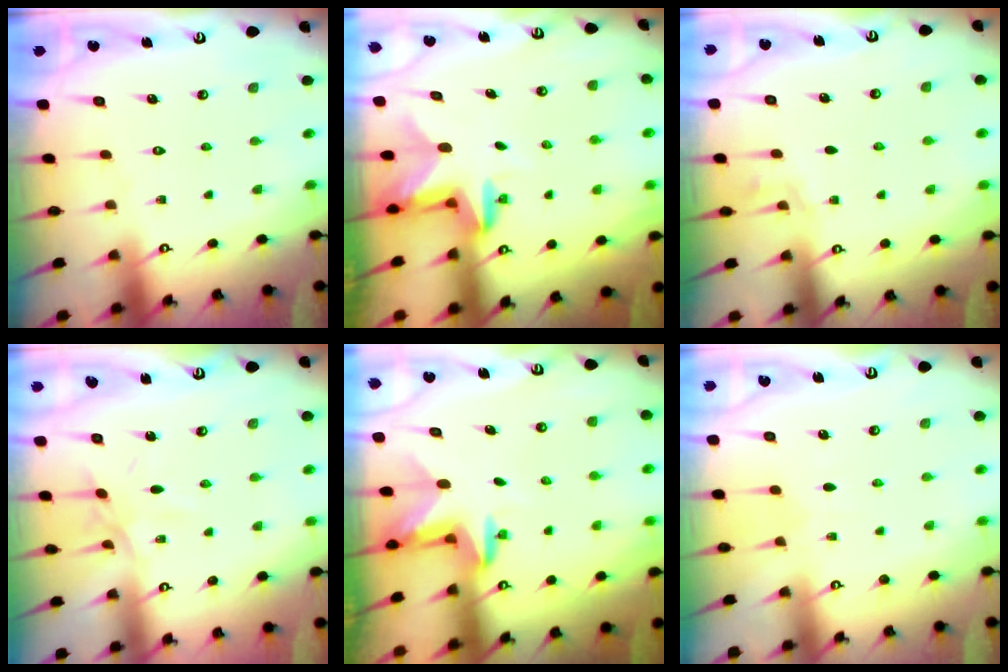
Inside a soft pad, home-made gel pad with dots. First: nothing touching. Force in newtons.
{"total": 2.6, "press": 2.5, "slide": 0.5}
{"total": 2.5, "press": 1.7, "slide": 1.8}
{"total": 6.4, "press": 6.3, "slide": 0.7}
{"total": 2.9, "press": 2.8, "slide": 0.7}
{"total": 2.0, "press": 2.0, "slide": 0.3}